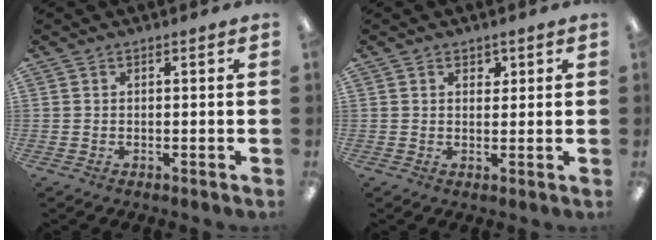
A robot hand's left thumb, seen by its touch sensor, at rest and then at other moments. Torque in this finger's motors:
{"motor_torque": [0.20, -0.12, -0.09, 0.06, -0.02]}